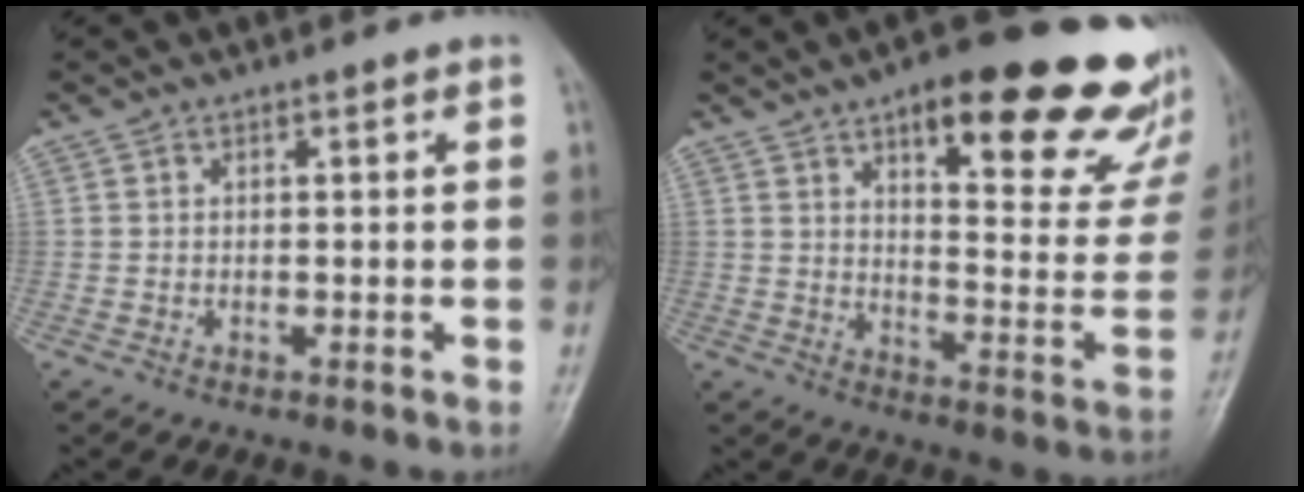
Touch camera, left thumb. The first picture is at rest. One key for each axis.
{"total": 26.8, "fx": 15.7, "fy": 8.5, "fz": 20.0, "tx": -0.221, "ty": -0.066, "tz": 0.211}